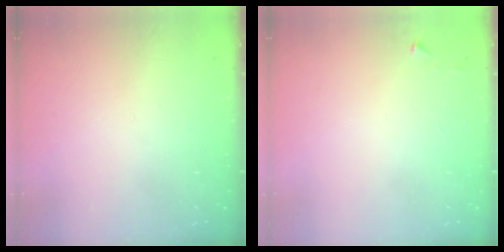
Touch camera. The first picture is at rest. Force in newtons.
{"total": 2.4, "press": 2.4, "slide": 0.3}